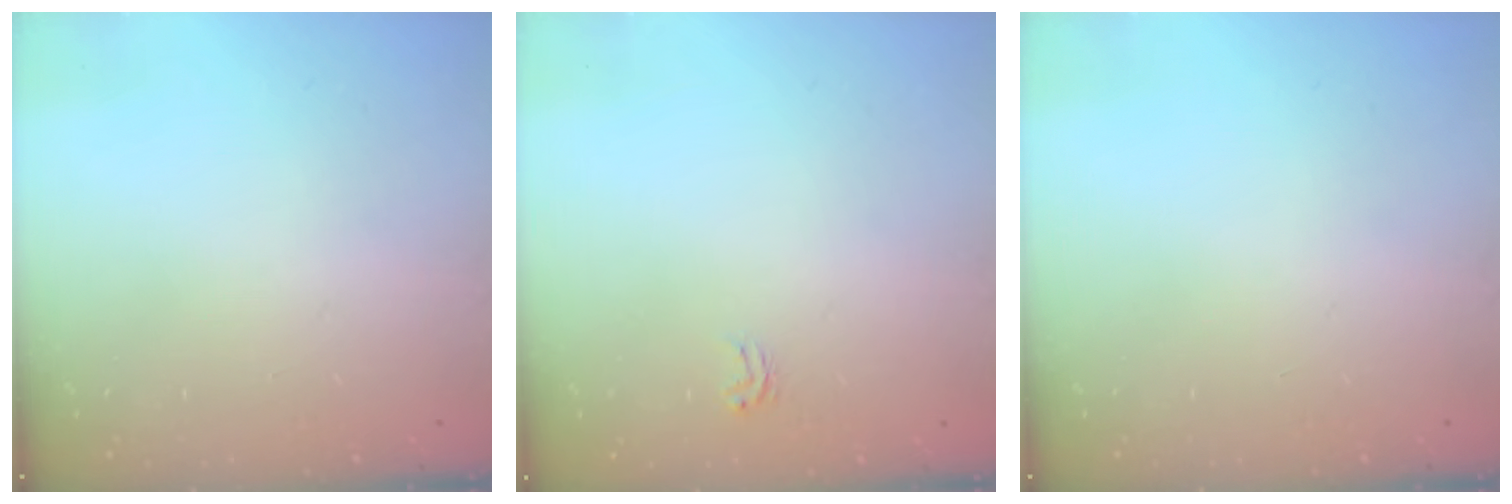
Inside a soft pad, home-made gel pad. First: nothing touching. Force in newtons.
{"total": 1.9, "press": 1.9, "slide": 0.1}
{"total": 0.0}